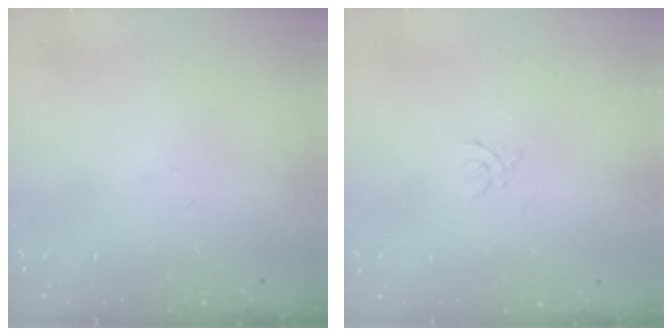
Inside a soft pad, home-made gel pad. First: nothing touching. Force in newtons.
{"total": 1.4, "press": 1.4, "slide": 0.3}